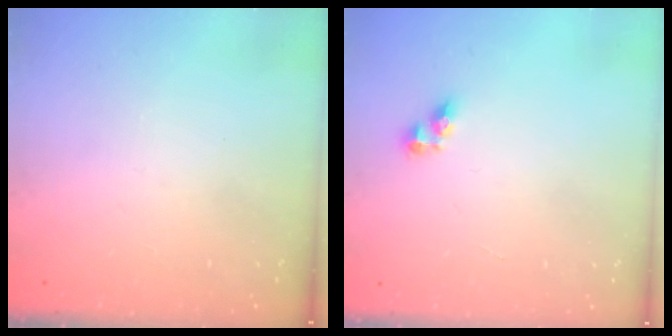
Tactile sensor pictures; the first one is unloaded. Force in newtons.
{"total": 5.1, "press": 5.1, "slide": 0.6}